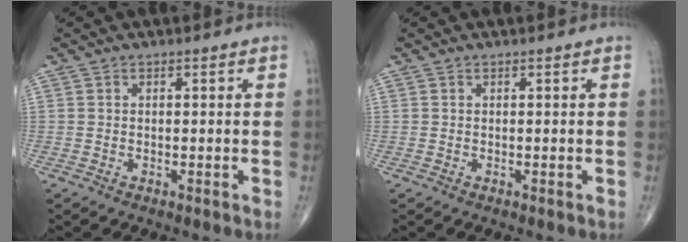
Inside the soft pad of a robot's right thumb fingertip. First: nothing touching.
{"total": 0.0}